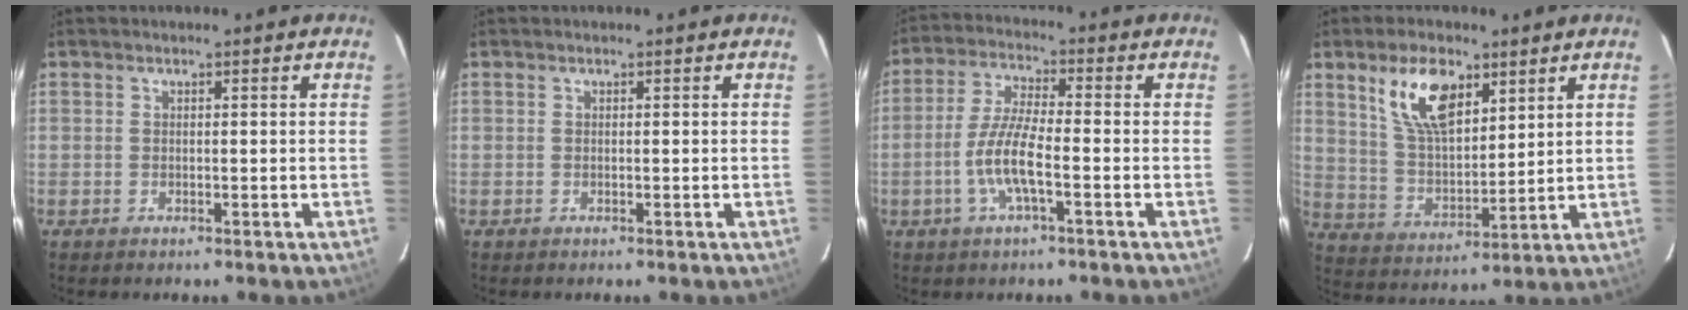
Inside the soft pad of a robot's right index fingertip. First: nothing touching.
{"total": 0.0}
{"total": 8.1, "force": [-2.8, 1.3, 7.4], "torque": [-0.156, -0.001, -0.056]}
{"total": 12.3, "force": [6.7, 5.9, 8.5], "torque": [-0.154, 0.012, 0.135]}